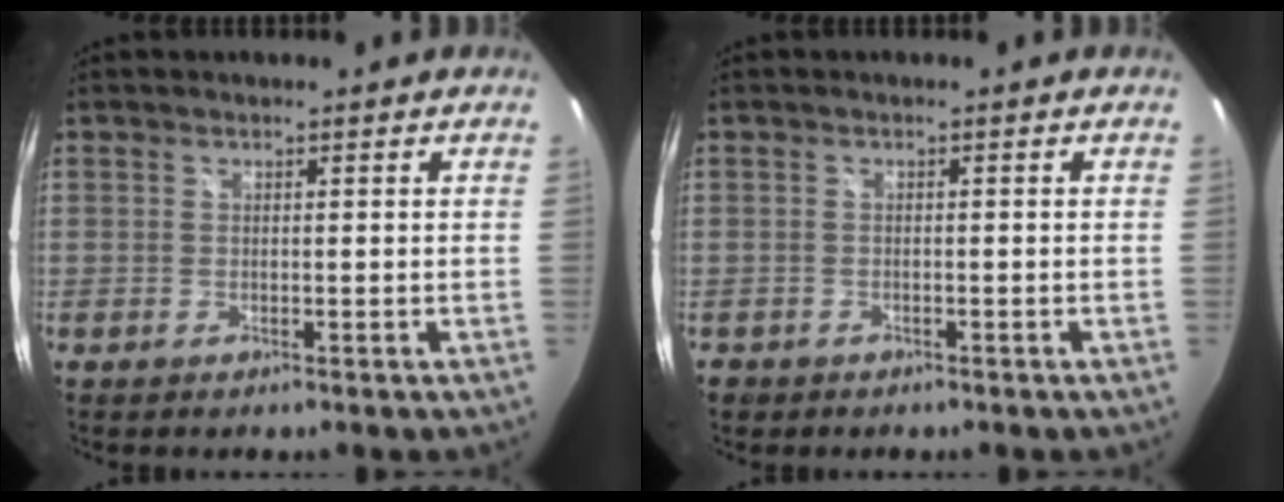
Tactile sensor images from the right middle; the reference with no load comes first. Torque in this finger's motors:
{"motor_torque": [-0.24, -0.08, -0.02, -0.01]}